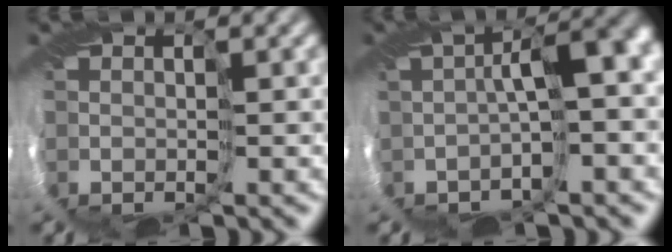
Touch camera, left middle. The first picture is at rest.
{"total": 4.4, "force": [-0.7, 0.4, 4.3], "torque": [-0.066, 0.016, -0.012]}